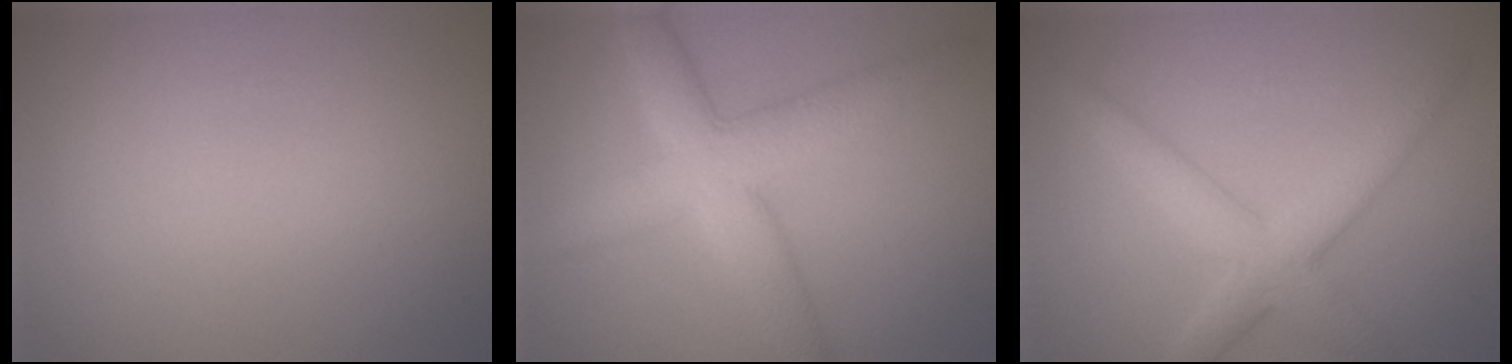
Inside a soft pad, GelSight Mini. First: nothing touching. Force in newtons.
{"total": 7.1, "press": 7.1, "slide": 0.2}
{"total": 4.6, "press": 4.6, "slide": 0.1}